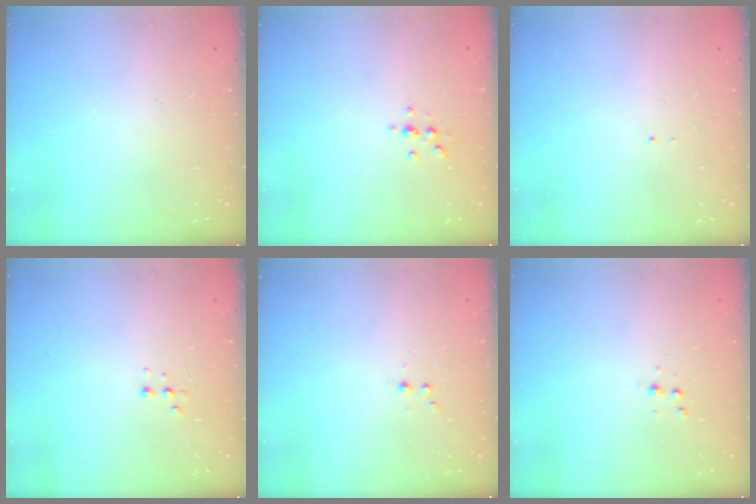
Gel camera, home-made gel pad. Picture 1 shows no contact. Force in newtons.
{"total": 2.2, "press": 2.1, "slide": 0.2}
{"total": 0.6, "press": 0.6, "slide": 0.1}
{"total": 4.2, "press": 4.1, "slide": 1.0}
{"total": 2.8, "press": 2.4, "slide": 1.5}
{"total": 3.6, "press": 3.5, "slide": 0.9}